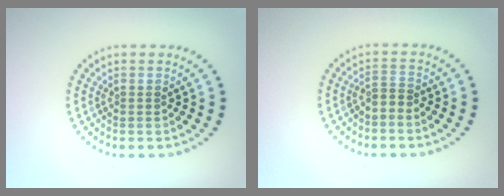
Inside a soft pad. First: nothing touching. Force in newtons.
{"total": 1.2, "press": 0.7, "slide": 1.0}